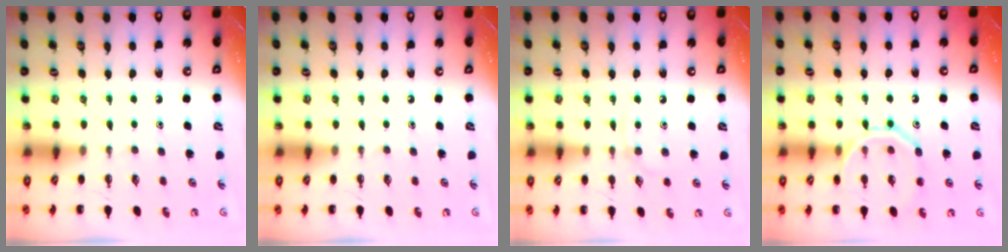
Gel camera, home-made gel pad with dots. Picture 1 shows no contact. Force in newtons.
{"total": 0.0}
{"total": 3.1, "press": 2.9, "slide": 1.1}
{"total": 12.9, "press": 12.9, "slide": 1.3}